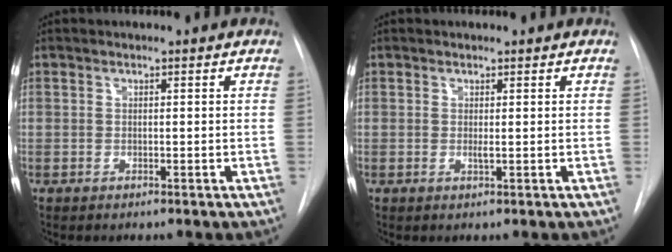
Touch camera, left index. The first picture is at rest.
{"total": 0.6, "force": [0.2, 0.1, 0.6], "torque": [-0.017, -0.003, 0.003]}